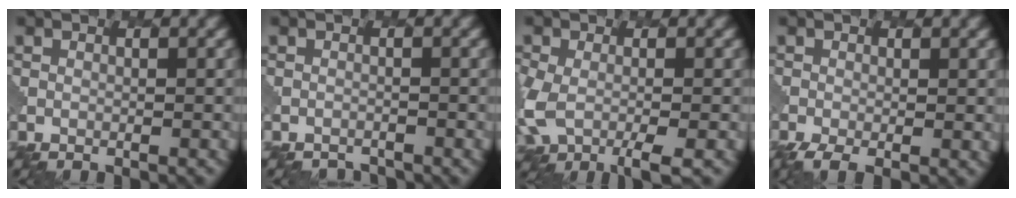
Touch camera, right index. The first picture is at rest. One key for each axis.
{"total": 2.4, "fx": -2.3, "fy": 0.5, "fz": -0.3, "tx": 0.003, "ty": 0.002, "tz": -0.031}
{"total": 5.1, "fx": -1.6, "fy": 2.9, "fz": 3.9, "tx": -0.099, "ty": -0.017, "tz": -0.034}
{"total": 3.4, "fx": -1.4, "fy": 1.3, "fz": 2.8, "tx": -0.048, "ty": -0.003, "tz": -0.023}